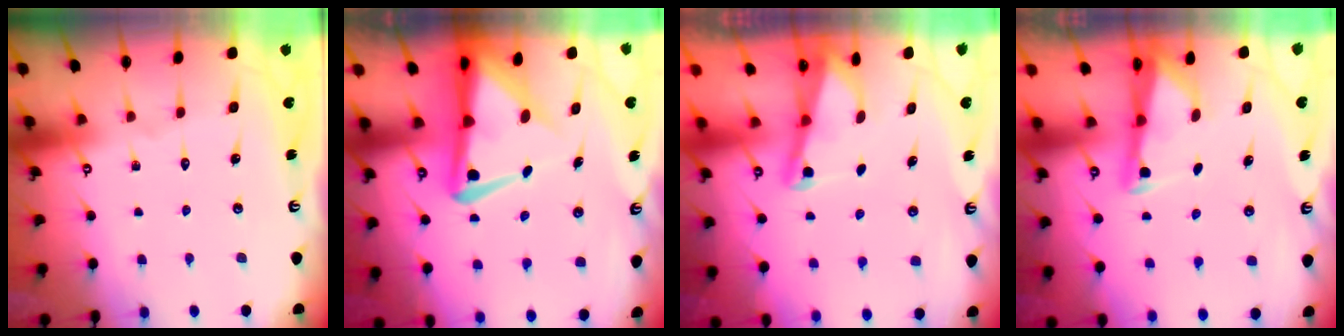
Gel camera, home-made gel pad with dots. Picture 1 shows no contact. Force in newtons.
{"total": 7.7, "press": 7.6, "slide": 1.3}
{"total": 2.1, "press": 2.1, "slide": 0.4}
{"total": 2.7, "press": 2.7, "slide": 0.3}